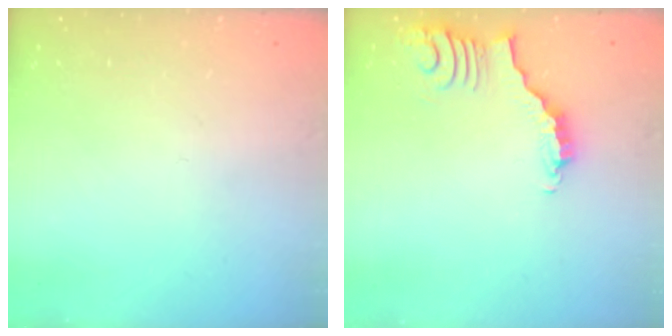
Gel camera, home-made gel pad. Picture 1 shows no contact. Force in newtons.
{"total": 3.9, "press": 3.9, "slide": 0.7}